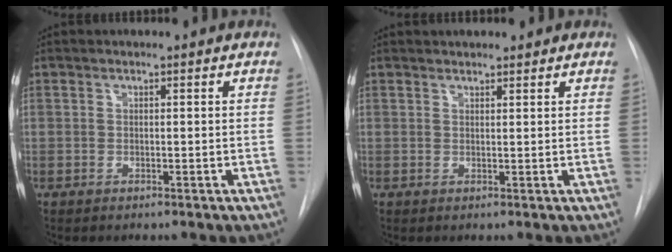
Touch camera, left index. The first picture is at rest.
{"total": 3.2, "force": [2.8, 1.0, 1.1], "torque": [-0.012, 0.019, 0.036]}